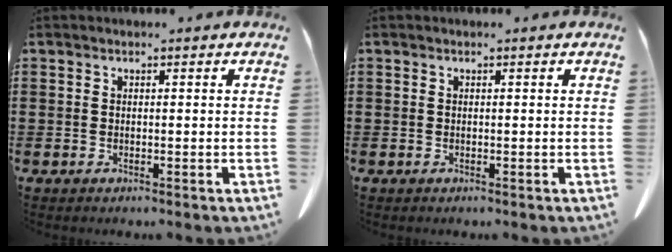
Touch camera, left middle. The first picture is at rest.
{"total": 0.0}